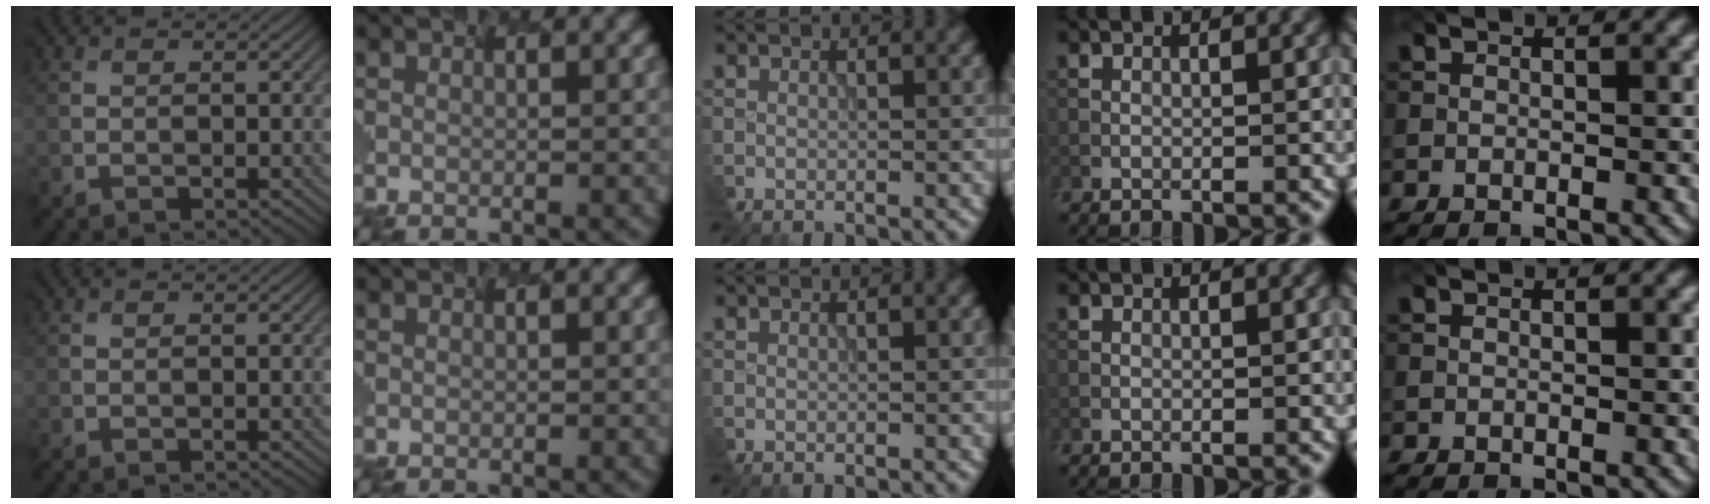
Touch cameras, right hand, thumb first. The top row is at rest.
{}